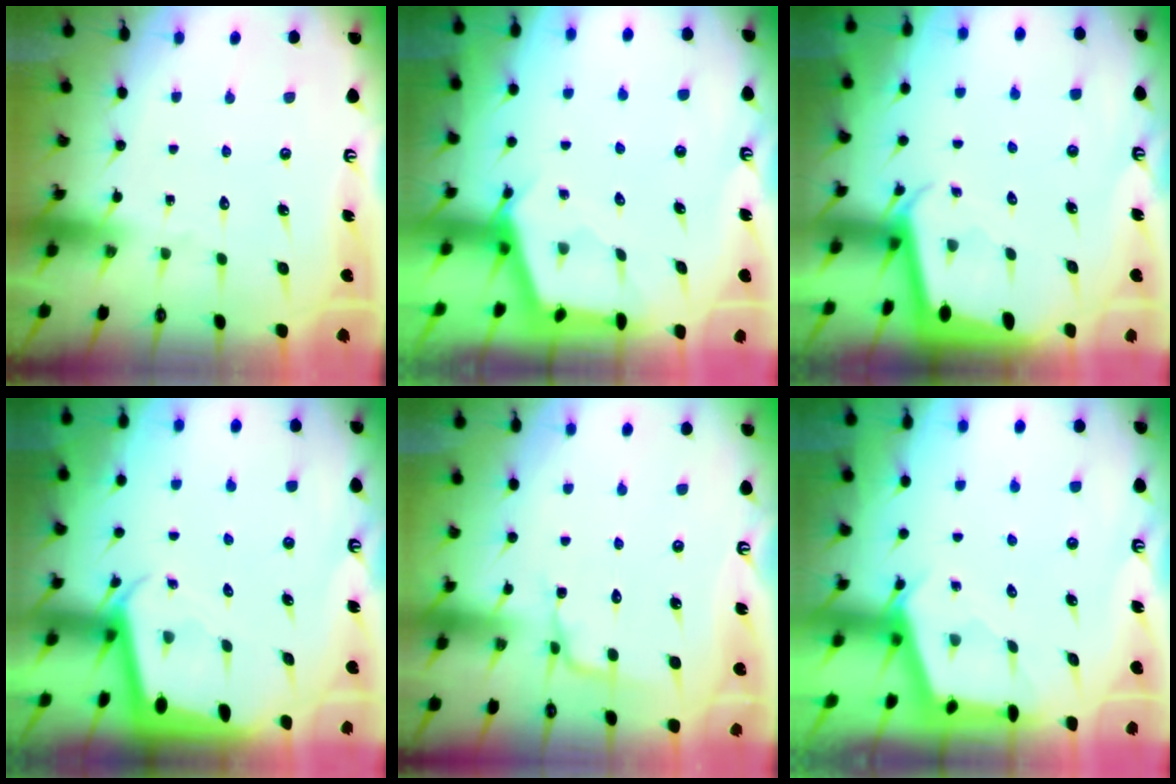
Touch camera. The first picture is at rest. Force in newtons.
{"total": 3.0, "press": 3.0, "slide": 0.4}
{"total": 2.2, "press": 2.2, "slide": 0.1}
{"total": 2.0, "press": 2.0, "slide": 0.2}
{"total": 2.8, "press": 2.8, "slide": 0.4}
{"total": 2.6, "press": 2.6, "slide": 0.4}